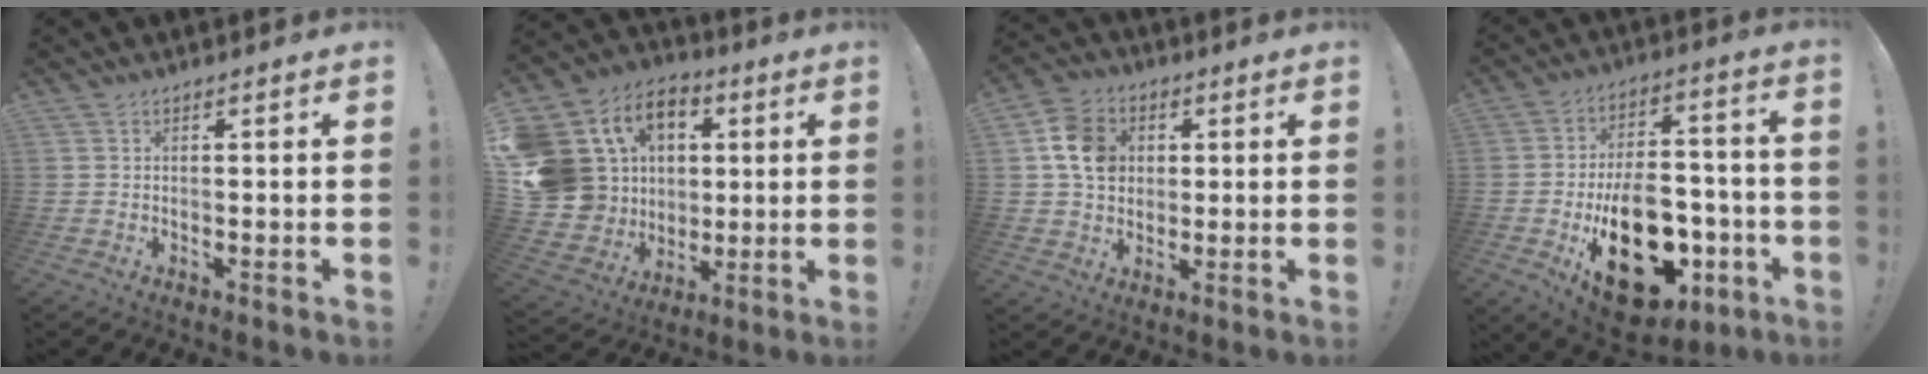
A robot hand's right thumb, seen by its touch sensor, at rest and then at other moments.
{"total": 18.4, "force": [3.4, 16.5, 7.4], "torque": [-0.145, -0.013, 0.108]}
{"total": 12.2, "force": [2.8, 10.1, 6.2], "torque": [-0.089, 0.011, 0.061]}
{"total": 24.7, "force": [-8.0, 15.4, 17.6], "torque": [-0.257, 0.051, -0.103]}